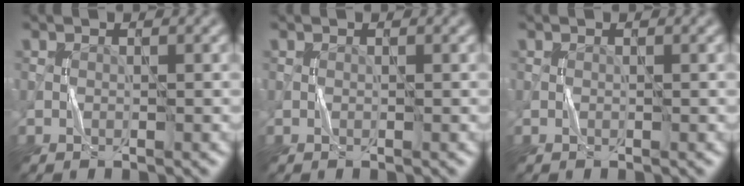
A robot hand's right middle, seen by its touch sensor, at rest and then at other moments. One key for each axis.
{"total": 0.0}
{"total": 0.0}